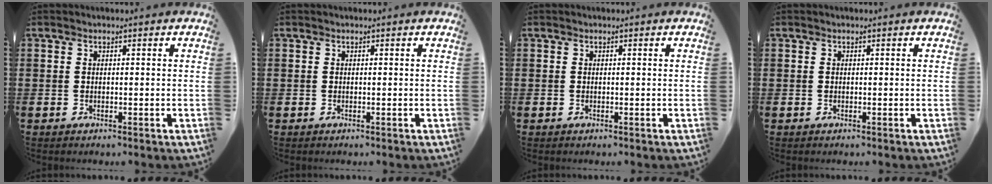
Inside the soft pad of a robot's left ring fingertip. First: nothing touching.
{"total": 0.0}
{"total": 0.0}
{"total": 0.0}